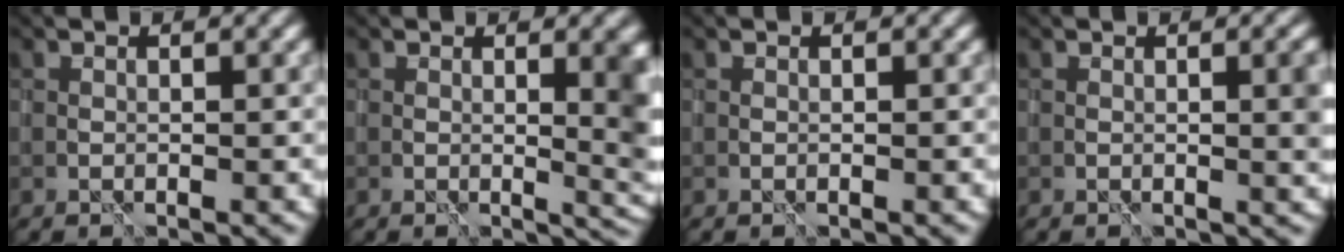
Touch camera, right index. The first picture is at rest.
{"total": 4.8, "force": [0.6, 1.8, 4.5], "torque": [-0.035, -0.003, 0.011]}
{"total": 0.0}
{"total": 2.6, "force": [0.2, 0.6, 2.5], "torque": [-0.029, 0.004, 0.004]}